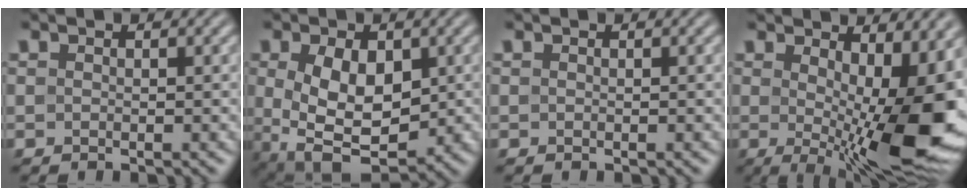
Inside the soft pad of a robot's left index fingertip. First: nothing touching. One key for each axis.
{"total": 7.9, "fx": -0.3, "fy": 4.9, "fz": 6.2, "tx": -0.123, "ty": -0.015, "tz": 0.001}
{"total": 0.0}
{"total": 12.9, "fx": -0.2, "fy": 4.1, "fz": 12.2, "tx": -0.154, "ty": -0.014, "tz": 0.004}